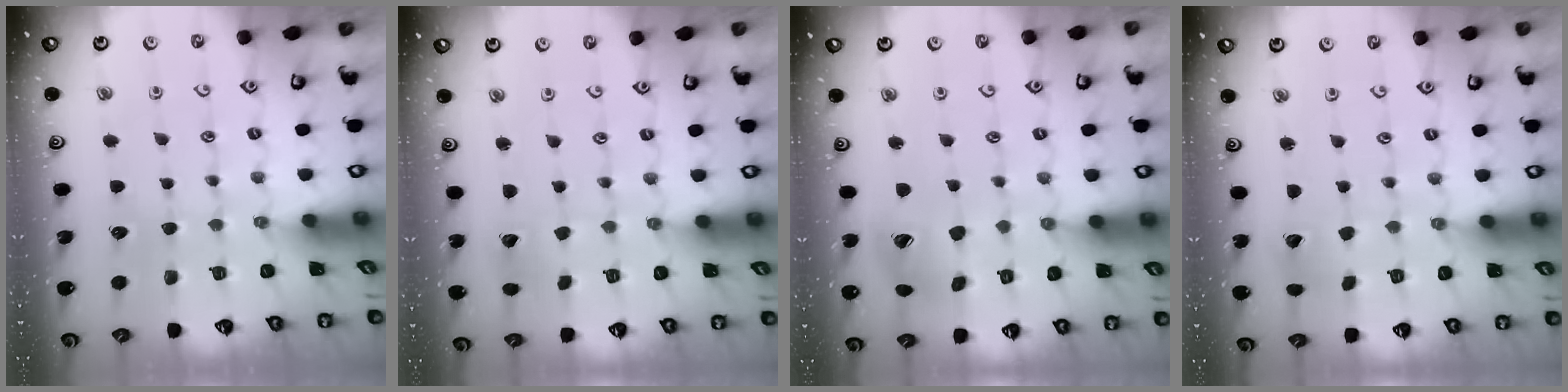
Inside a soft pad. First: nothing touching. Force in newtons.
{"total": 2.9, "press": 2.9, "slide": 0.3}
{"total": 12.9, "press": 12.8, "slide": 1.7}
{"total": 2.6, "press": 2.6, "slide": 0.3}